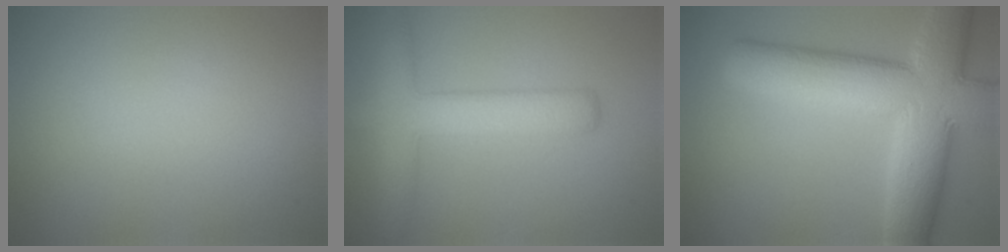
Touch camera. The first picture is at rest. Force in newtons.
{"total": 5.6, "press": 5.6, "slide": 0.1}
{"total": 11.8, "press": 11.8, "slide": 0.7}